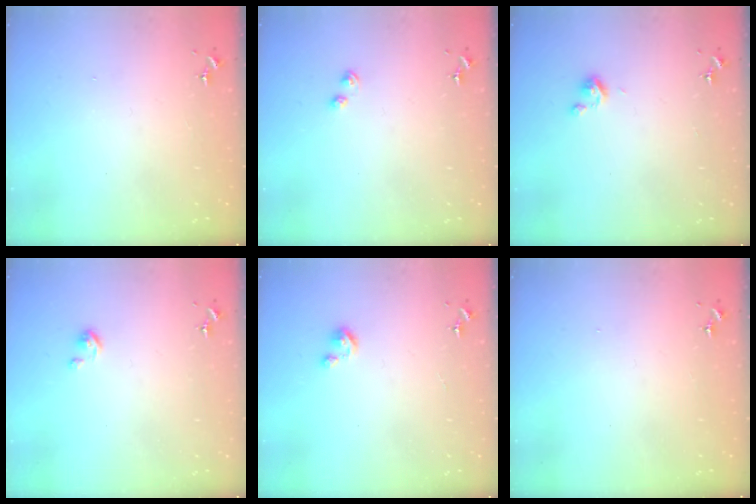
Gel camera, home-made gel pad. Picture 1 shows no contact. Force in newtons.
{"total": 2.2, "press": 2.1, "slide": 0.5}
{"total": 3.8, "press": 3.8, "slide": 0.3}
{"total": 4.1, "press": 4.1, "slide": 0.3}
{"total": 3.7, "press": 3.6, "slide": 0.4}
{"total": 0.0}